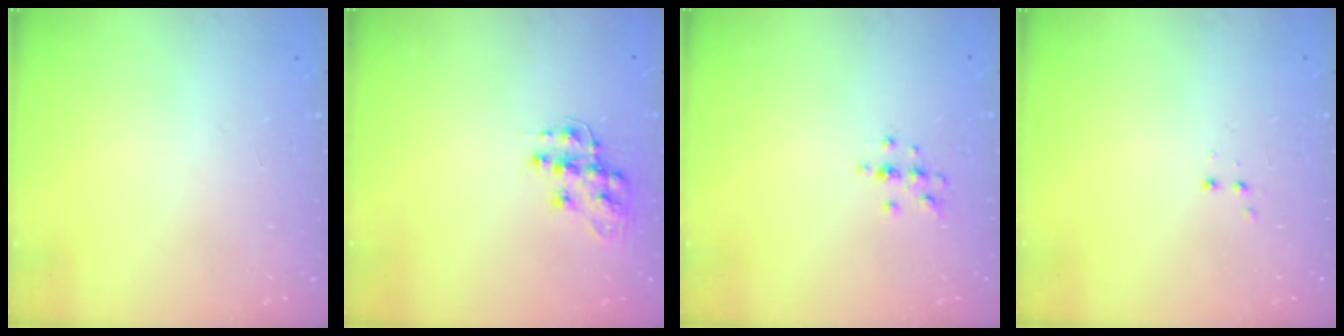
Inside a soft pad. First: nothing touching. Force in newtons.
{"total": 11.6, "press": 11.5, "slide": 0.8}
{"total": 4.1, "press": 4.1, "slide": 0.4}
{"total": 2.8, "press": 2.8, "slide": 0.6}